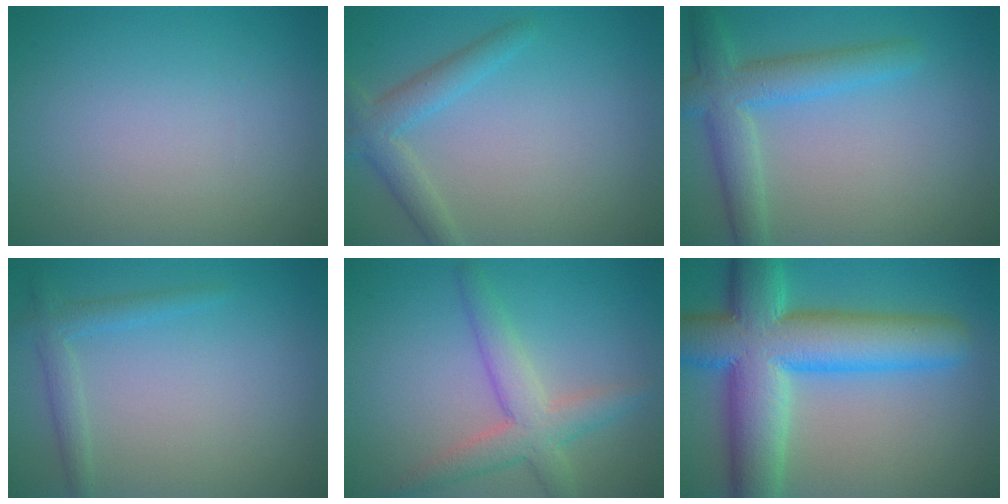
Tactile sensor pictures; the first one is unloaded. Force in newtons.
{"total": 2.8, "press": 2.8, "slide": 0.1}
{"total": 4.7, "press": 4.7, "slide": 0.2}
{"total": 1.2, "press": 1.2, "slide": 0.1}
{"total": 4.2, "press": 4.2, "slide": 0.4}
{"total": 12.5, "press": 12.5, "slide": 0.5}